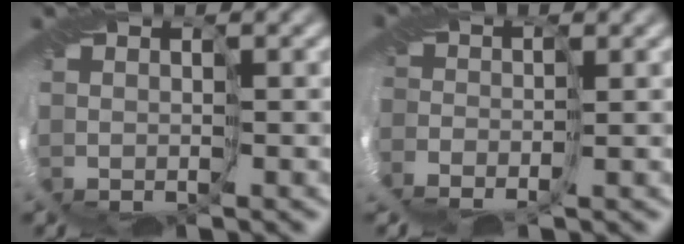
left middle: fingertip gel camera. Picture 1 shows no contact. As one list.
[{"total": 2.7, "force": [-2.0, 1.5, 0.9], "torque": [-0.014, -0.003, -0.032]}]